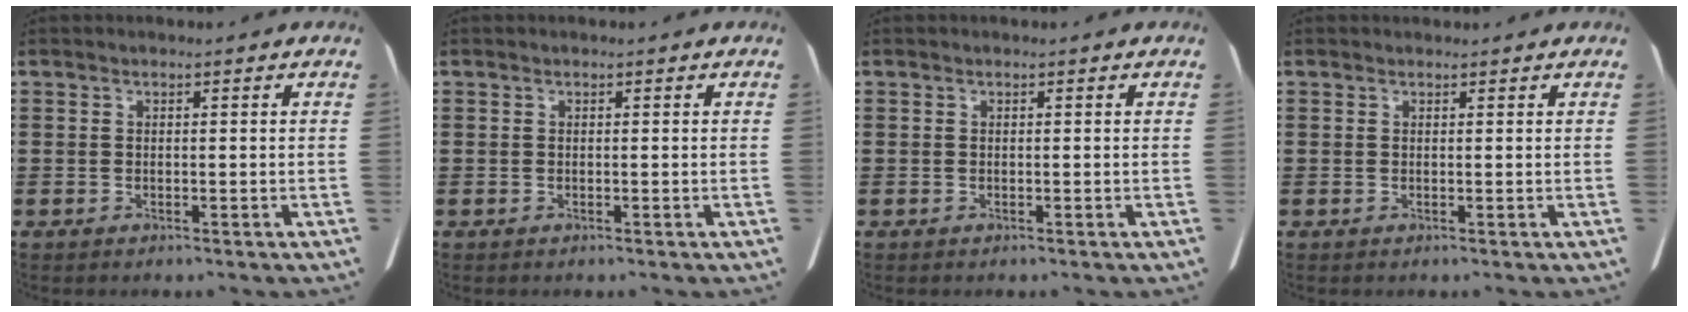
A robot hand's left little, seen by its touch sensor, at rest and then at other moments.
{"total": 0.0}
{"total": 0.0}
{"total": 0.0}